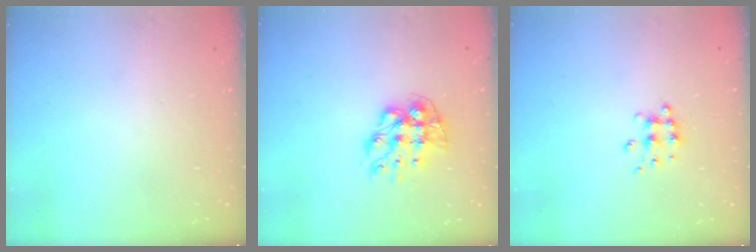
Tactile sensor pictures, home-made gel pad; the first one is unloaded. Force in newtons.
{"total": 10.5, "press": 10.4, "slide": 0.9}
{"total": 6.5, "press": 6.5, "slide": 0.6}